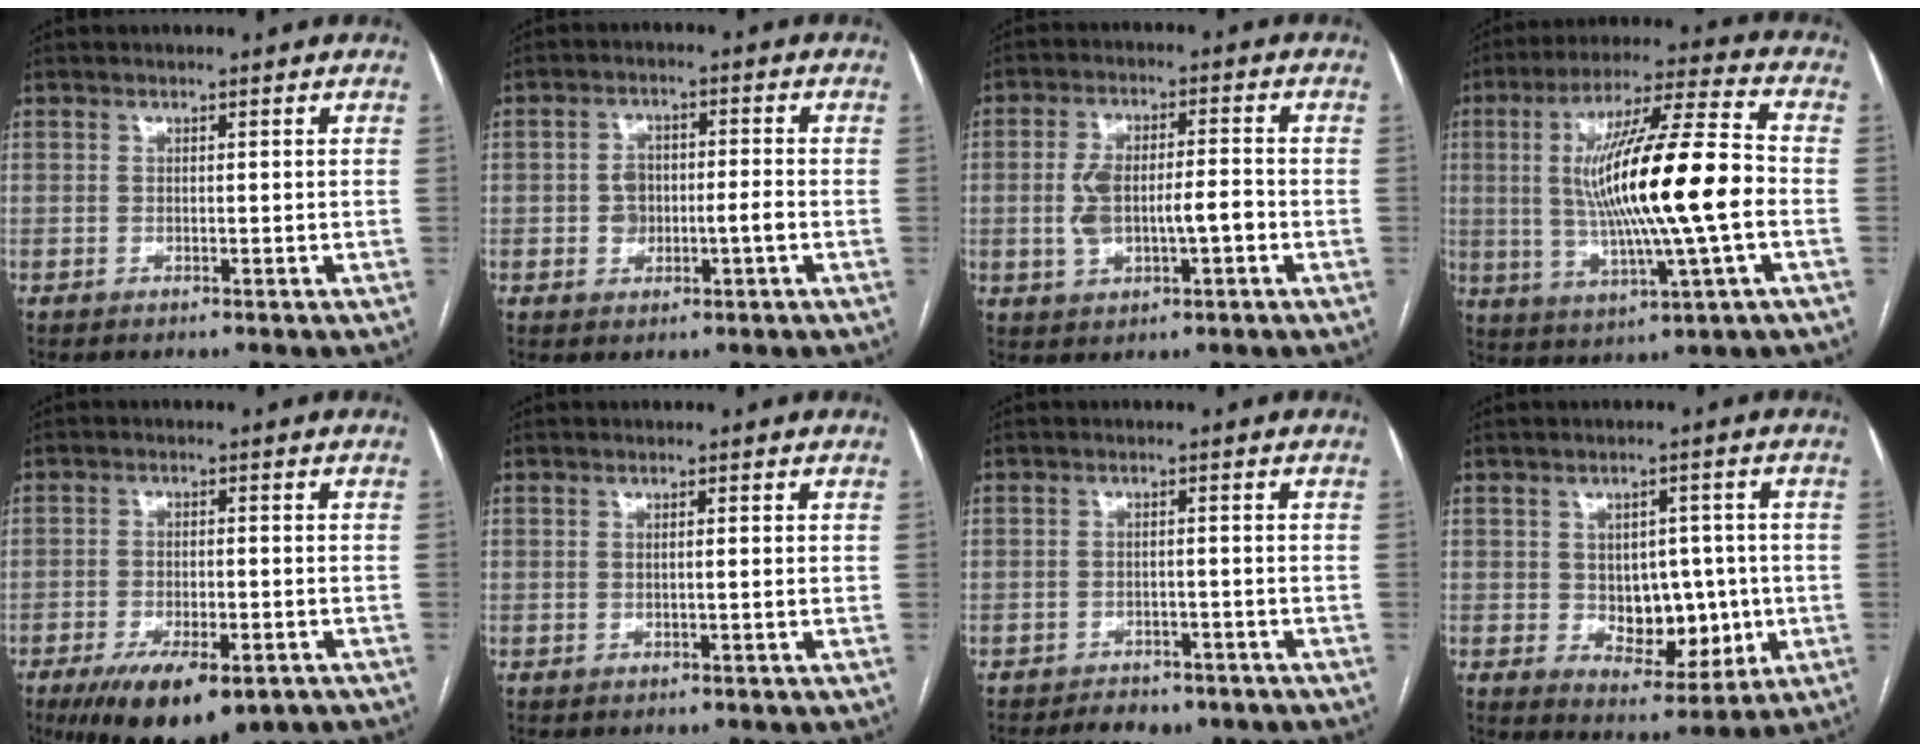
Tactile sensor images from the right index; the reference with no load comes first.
{"total": 4.5, "force": [-1.0, 2.3, 3.7], "torque": [-0.065, 0.013, -0.010]}
{"total": 7.8, "force": [-1.3, 3.1, 7.1], "torque": [-0.141, 0.018, -0.015]}
{"total": 18.5, "force": [-0.8, 1.0, 18.4], "torque": [-0.333, 0.006, -0.015]}
{"total": 12.4, "force": [-8.0, 4.2, 8.5], "torque": [-0.134, -0.015, -0.116]}
{"total": 0.9, "force": [-0.1, 0.0, 0.9], "torque": [-0.017, 0.001, 0.001]}
{"total": 6.4, "force": [-5.3, 3.0, 2.2], "torque": [-0.030, 0.004, -0.064]}
{"total": 8.8, "force": [-0.6, 5.6, 6.7], "torque": [-0.084, 0.009, 0.007]}